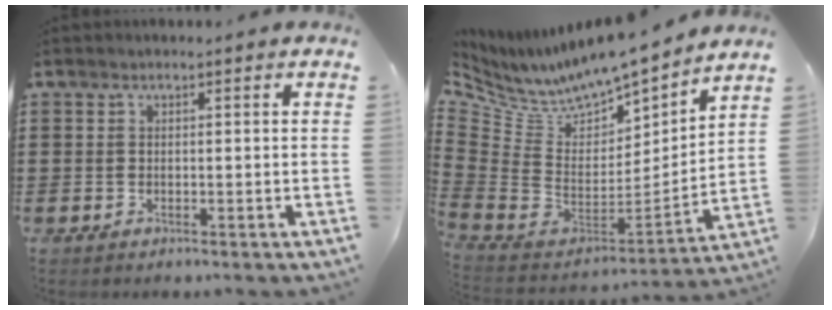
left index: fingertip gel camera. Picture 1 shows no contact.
{"total": 7.3, "force": [6.7, 2.6, 1.6], "torque": [-0.073, -0.070, 0.116]}